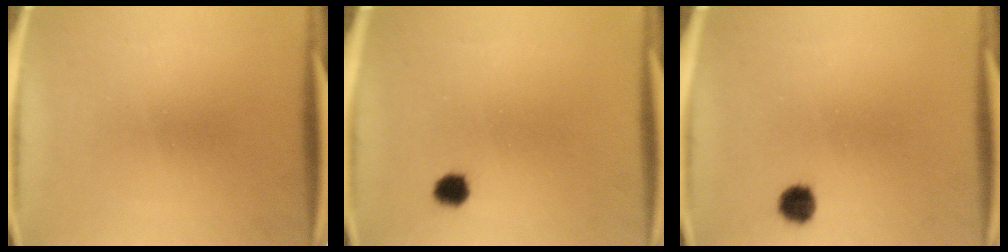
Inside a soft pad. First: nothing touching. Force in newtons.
{"total": 2.7}
{"total": 3.3}